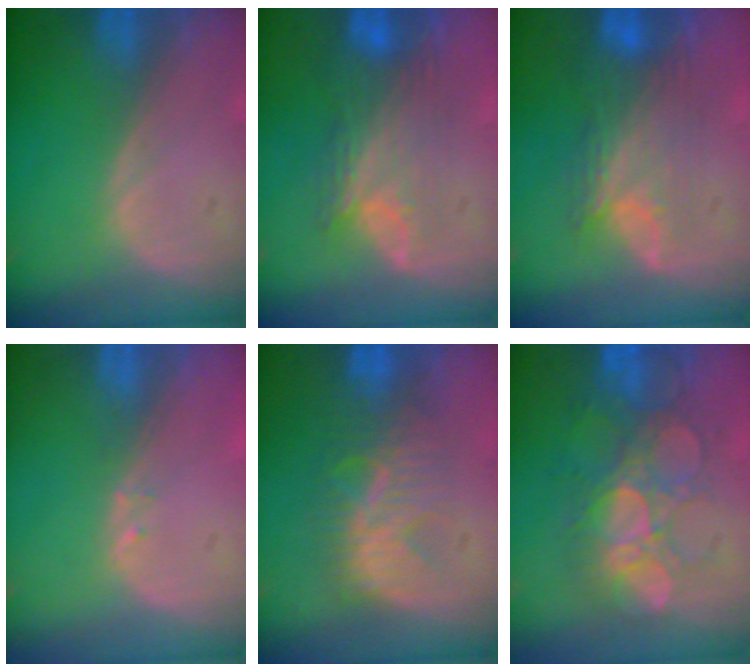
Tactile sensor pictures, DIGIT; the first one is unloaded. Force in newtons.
{"total": 8.0, "press": 7.5, "slide": 3.0}
{"total": 8.0, "press": 7.5, "slide": 3.0}
{"total": 0.6, "press": 0.6, "slide": 0.2}
{"total": 8.0, "press": 7.8, "slide": 2.0}
{"total": 9.1, "press": 8.9, "slide": 1.9}